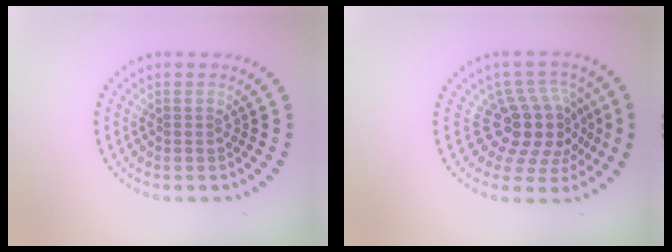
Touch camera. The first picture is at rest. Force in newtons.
{"total": 4.9, "press": 3.6, "slide": 3.3}